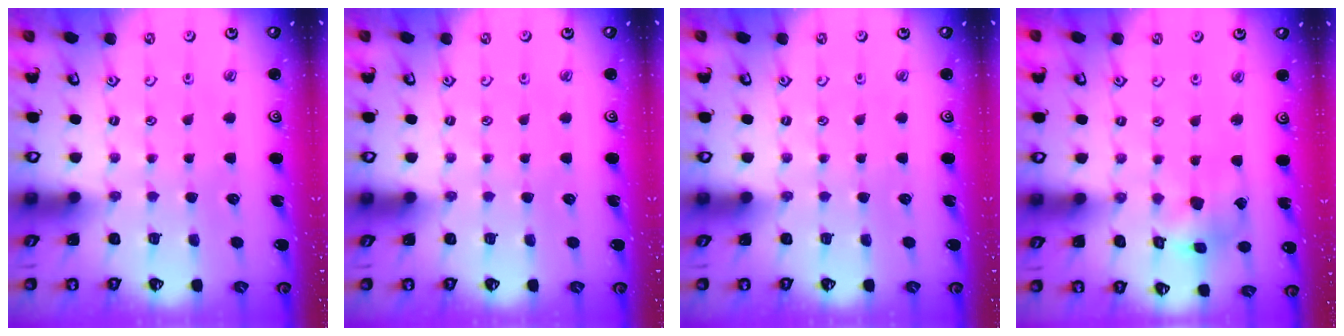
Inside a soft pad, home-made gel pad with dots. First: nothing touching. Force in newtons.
{"total": 0.0}
{"total": 0.0}
{"total": 9.4, "press": 9.4, "slide": 1.1}